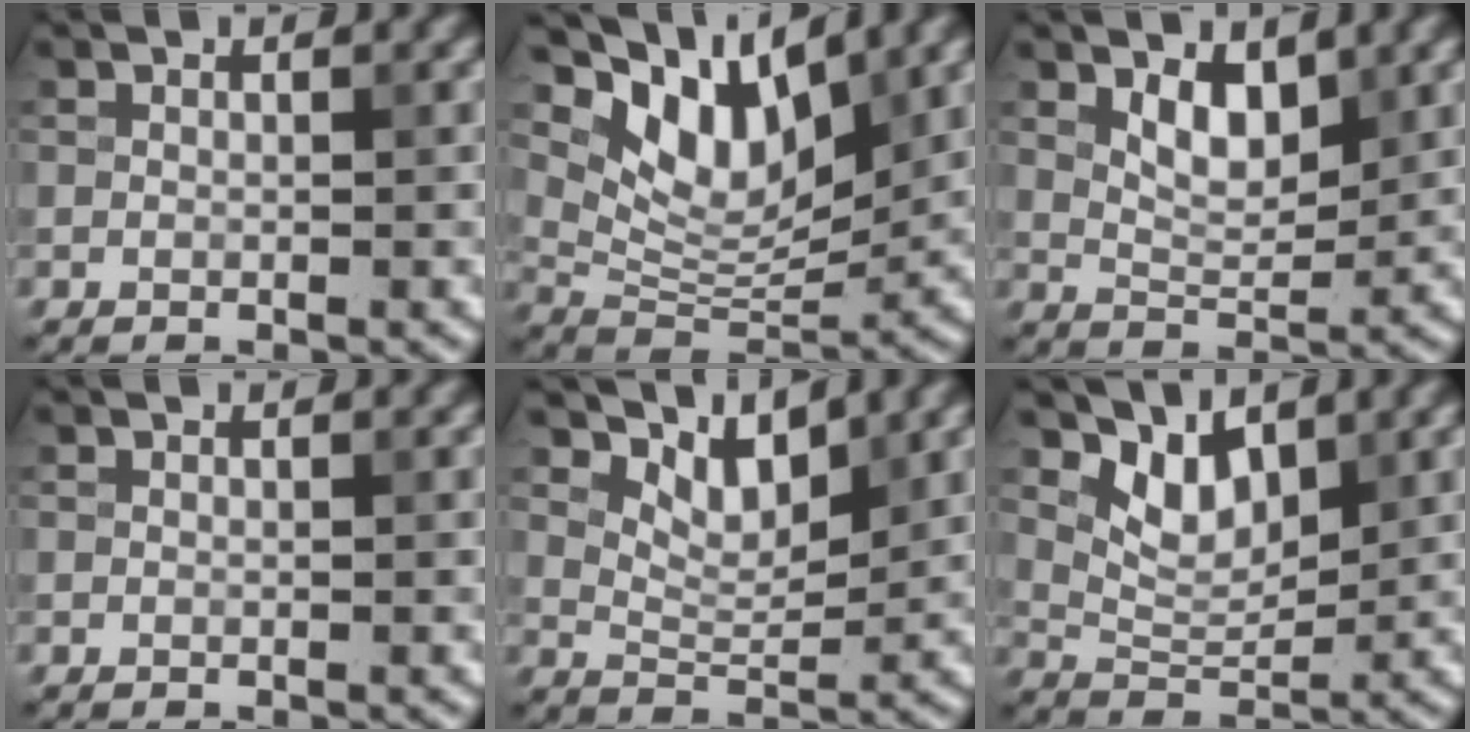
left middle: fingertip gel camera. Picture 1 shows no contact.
{"total": 7.8, "force": [4.7, 3.6, 5.1], "torque": [-0.088, -0.007, 0.081]}
{"total": 3.1, "force": [1.6, 1.4, 2.2], "torque": [-0.041, -0.006, 0.031]}
{"total": 0.0}
{"total": 3.7, "force": [3.0, 1.2, 1.8], "torque": [-0.041, -0.006, 0.051]}
{"total": 3.7, "force": [2.4, 1.9, 2.1], "torque": [-0.048, -0.013, 0.043]}